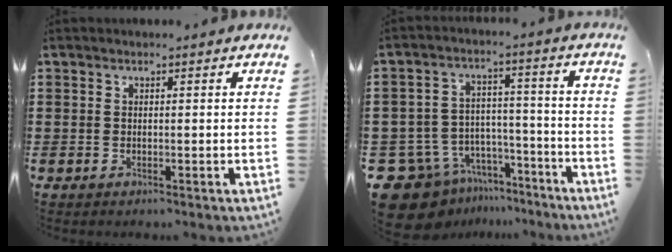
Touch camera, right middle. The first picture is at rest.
{"total": 10.3, "force": [-8.5, 5.4, 2.2], "torque": [-0.076, 0.030, -0.164]}